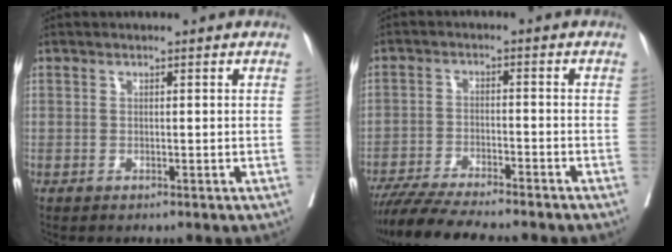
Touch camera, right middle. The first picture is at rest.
{"total": 11.5, "force": [-10.1, 0.7, 5.5], "torque": [-0.085, -0.023, -0.159]}